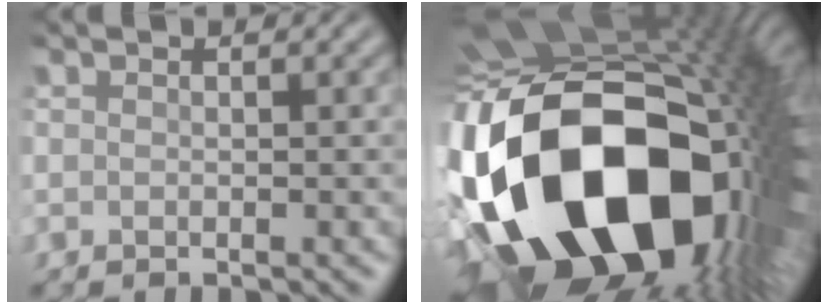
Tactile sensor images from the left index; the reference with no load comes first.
{"total": 21.7, "force": [-5.4, 13.1, 16.4], "torque": [-0.333, -0.080, -0.049]}